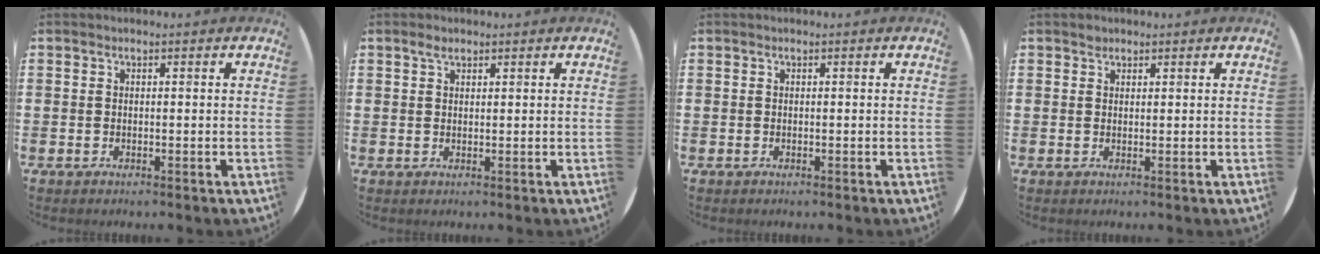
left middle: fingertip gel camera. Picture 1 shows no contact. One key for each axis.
{"total": 1.3, "fx": 1.0, "fy": 0.6, "fz": 0.6, "tx": -0.006, "ty": 0.002, "tz": 0.016}
{"total": 0.0}
{"total": 0.9, "fx": 0.8, "fy": 0.5, "fz": 0.0, "tx": 0.007, "ty": -0.001, "tz": 0.013}